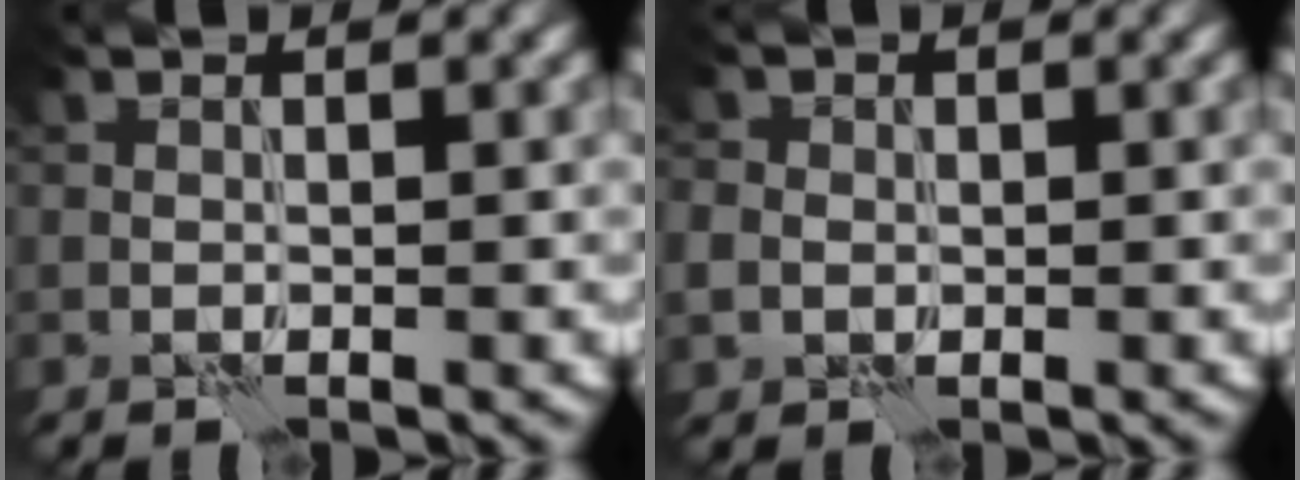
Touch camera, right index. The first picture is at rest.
{"total": 2.2, "force": [0.1, 2.1, 0.6], "torque": [-0.003, 0.004, -0.002]}